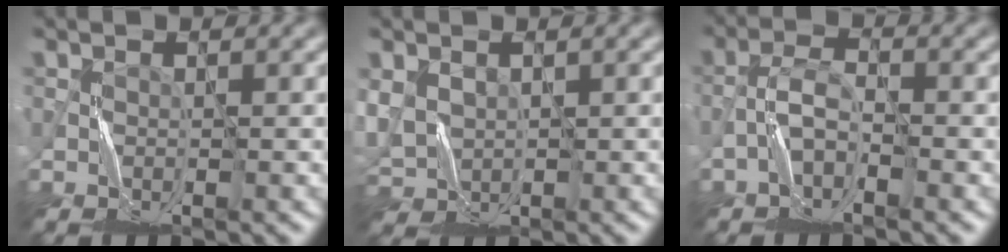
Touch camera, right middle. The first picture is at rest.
{"total": 3.3, "force": [0.8, 2.7, 1.7], "torque": [-0.055, -0.001, 0.018]}
{"total": 2.2, "force": [-1.7, 0.6, 1.2], "torque": [-0.025, 0.010, -0.038]}